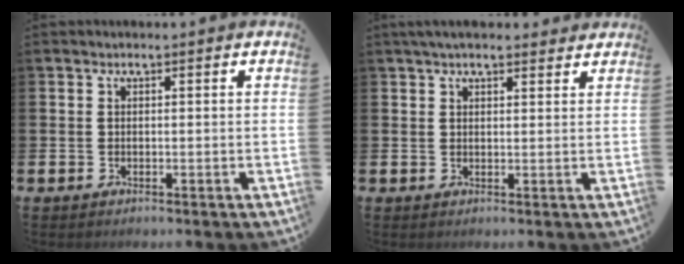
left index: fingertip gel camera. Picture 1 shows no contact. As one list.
[{"total": 3.0, "force": [2.7, 0.7, 1.0], "torque": [-0.023, -0.002, 0.048]}]